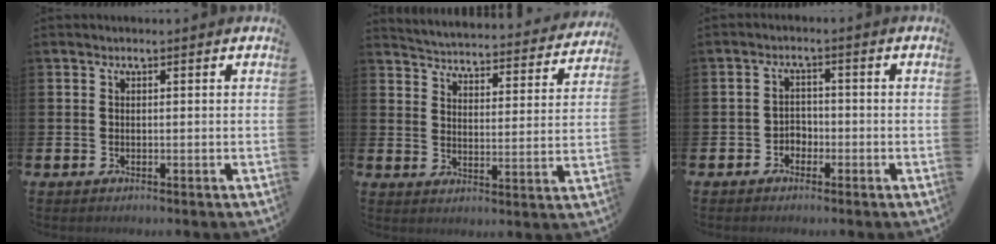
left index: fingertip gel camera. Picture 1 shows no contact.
{"total": 4.3, "force": [4.3, 0.6, 0.4], "torque": [-0.023, -0.044, 0.066]}
{"total": 2.2, "force": [-1.6, 1.6, 0.3], "torque": [-0.007, 0.004, -0.038]}